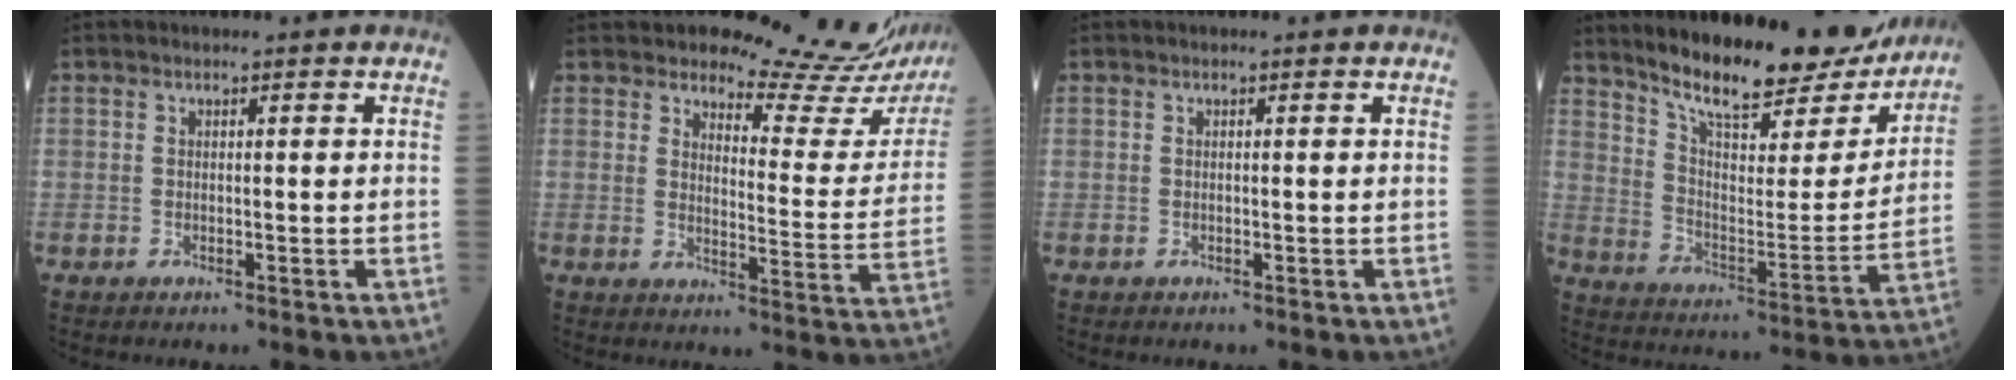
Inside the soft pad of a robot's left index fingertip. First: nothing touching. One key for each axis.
{"total": 15.9, "fx": 15.5, "fy": 1.6, "fz": 2.9, "tx": -0.025, "ty": -0.104, "tz": 0.161}
{"total": 0.0}
{"total": 20.3, "fx": 17.7, "fy": 4.9, "fz": 8.7, "tx": -0.133, "ty": -0.020, "tz": 0.261}